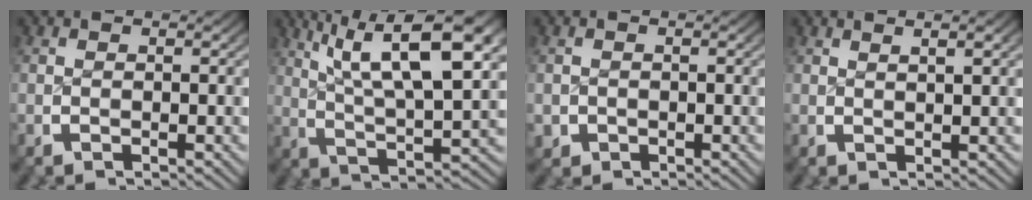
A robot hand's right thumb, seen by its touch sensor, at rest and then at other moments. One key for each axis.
{"total": 10.4, "fx": 3.1, "fy": 4.4, "fz": 8.9, "tx": -0.143, "ty": -0.012, "tz": 0.055}
{"total": 1.9, "fx": -0.9, "fy": 1.7, "fz": 0.3, "tx": -0.012, "ty": -0.017, "tz": -0.007}
{"total": 1.8, "fx": 1.2, "fy": 0.0, "fz": 1.3, "tx": -0.015, "ty": 0.003, "tz": 0.023}